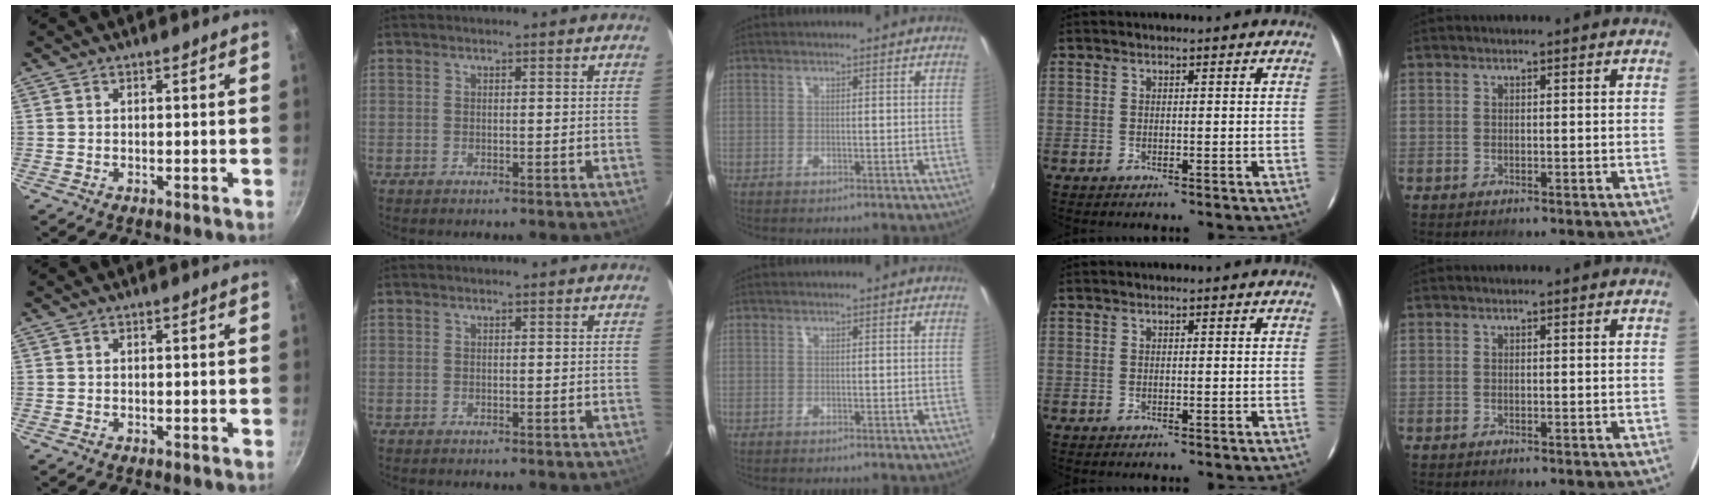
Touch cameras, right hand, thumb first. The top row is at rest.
{}